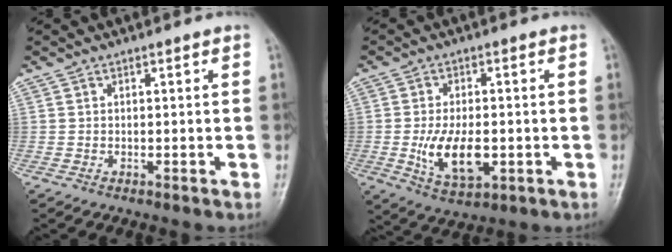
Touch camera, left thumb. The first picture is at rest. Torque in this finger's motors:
{"motor_torque": [-0.09, 0.82, 1.13, -0.12, 0.24]}